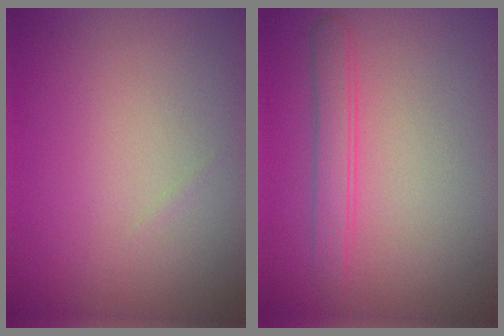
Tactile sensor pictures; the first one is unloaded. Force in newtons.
{"total": 2.2, "press": 2.2, "slide": 0.2}